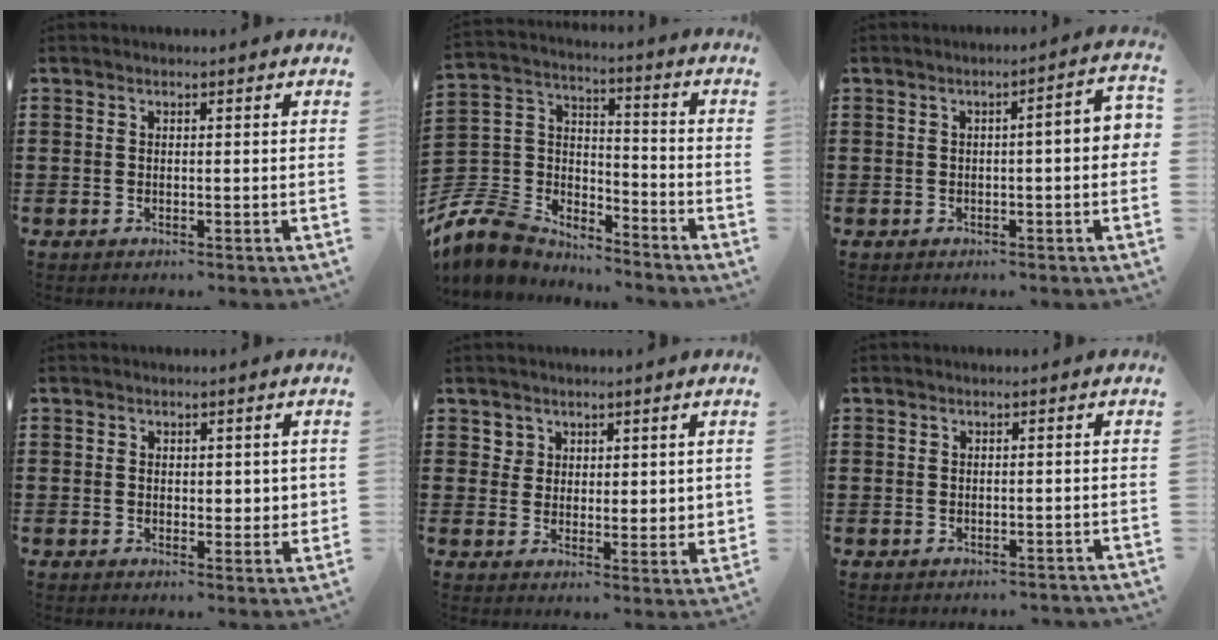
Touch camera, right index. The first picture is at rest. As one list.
[{"total": 9.2, "force": [-7.7, 4.7, 1.7], "torque": [-0.083, 0.001, -0.157]}, {"total": 3.3, "force": [-0.4, 0.4, 3.2], "torque": [-0.054, 0.002, -0.009]}, {"total": 2.1, "force": [0.7, 1.6, 1.1], "torque": [-0.017, 0.008, 0.011]}, {"total": 3.8, "force": [2.7, 2.7, 0.5], "torque": [-0.016, 0.007, 0.050]}, {"total": 0.8, "force": [-0.6, 0.5, 0.0], "torque": [-0.001, 0.001, -0.014]}]